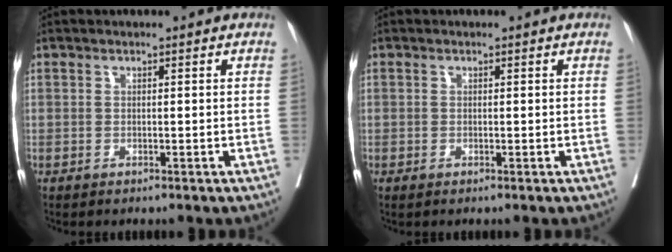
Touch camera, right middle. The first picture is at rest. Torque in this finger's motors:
{"motor_torque": [0.56, -0.65, 0.32, 0.04]}